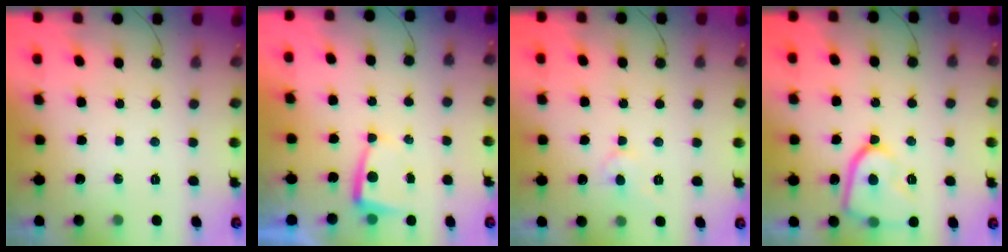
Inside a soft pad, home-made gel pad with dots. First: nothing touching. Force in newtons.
{"total": 2.9, "press": 2.9, "slide": 0.4}
{"total": 4.8, "press": 4.8, "slide": 0.2}
{"total": 13.2, "press": 13.2, "slide": 1.4}